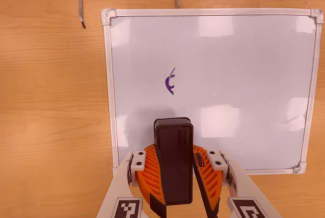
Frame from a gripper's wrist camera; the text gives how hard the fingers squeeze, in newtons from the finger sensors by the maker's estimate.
{"total": 10.7, "left": 10.6, "right": 10.7}